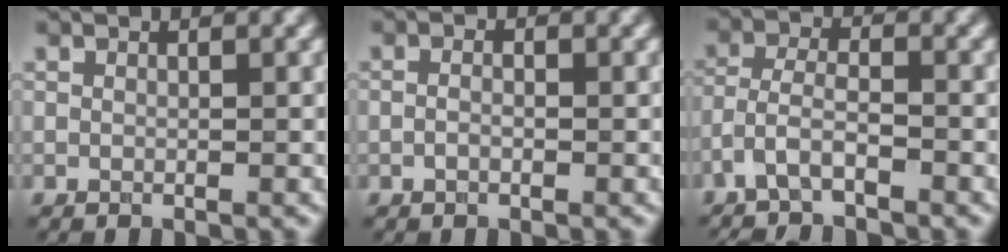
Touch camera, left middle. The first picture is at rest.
{"total": 1.1, "force": [-0.3, 0.6, 0.9], "torque": [-0.014, -0.005, -0.010]}
{"total": 3.4, "force": [-2.6, 0.9, 2.0], "torque": [-0.045, 0.000, -0.062]}